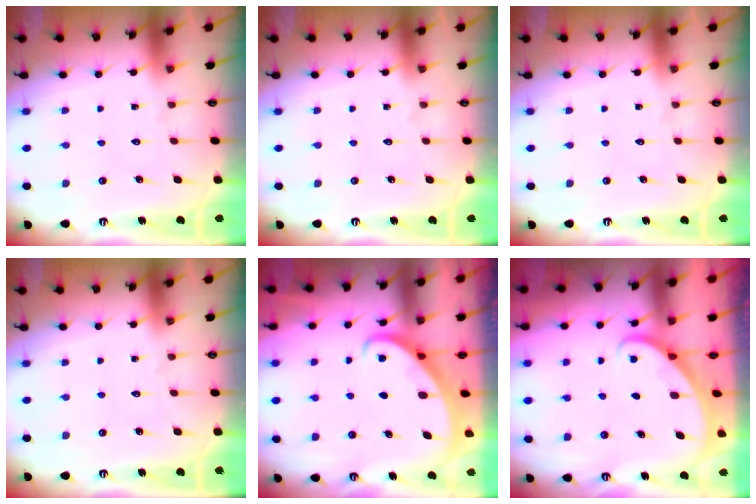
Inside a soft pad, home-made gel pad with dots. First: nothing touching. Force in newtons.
{"total": 0.0}
{"total": 0.0}
{"total": 0.0}
{"total": 2.3, "press": 2.3, "slide": 0.2}
{"total": 1.9, "press": 1.9, "slide": 0.1}